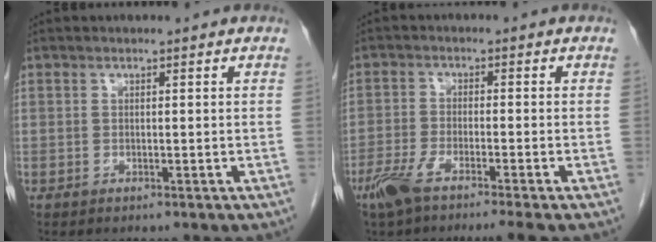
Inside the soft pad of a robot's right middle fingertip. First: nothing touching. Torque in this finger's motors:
{"motor_torque": [0.59, -0.51, 0.17, 0.06]}